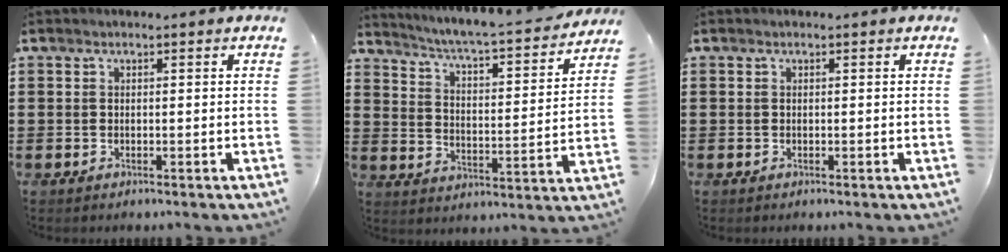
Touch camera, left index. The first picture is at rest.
{"total": 4.3, "force": [4.1, -0.4, 1.4], "torque": [-0.051, -0.041, 0.058]}
{"total": 0.0}